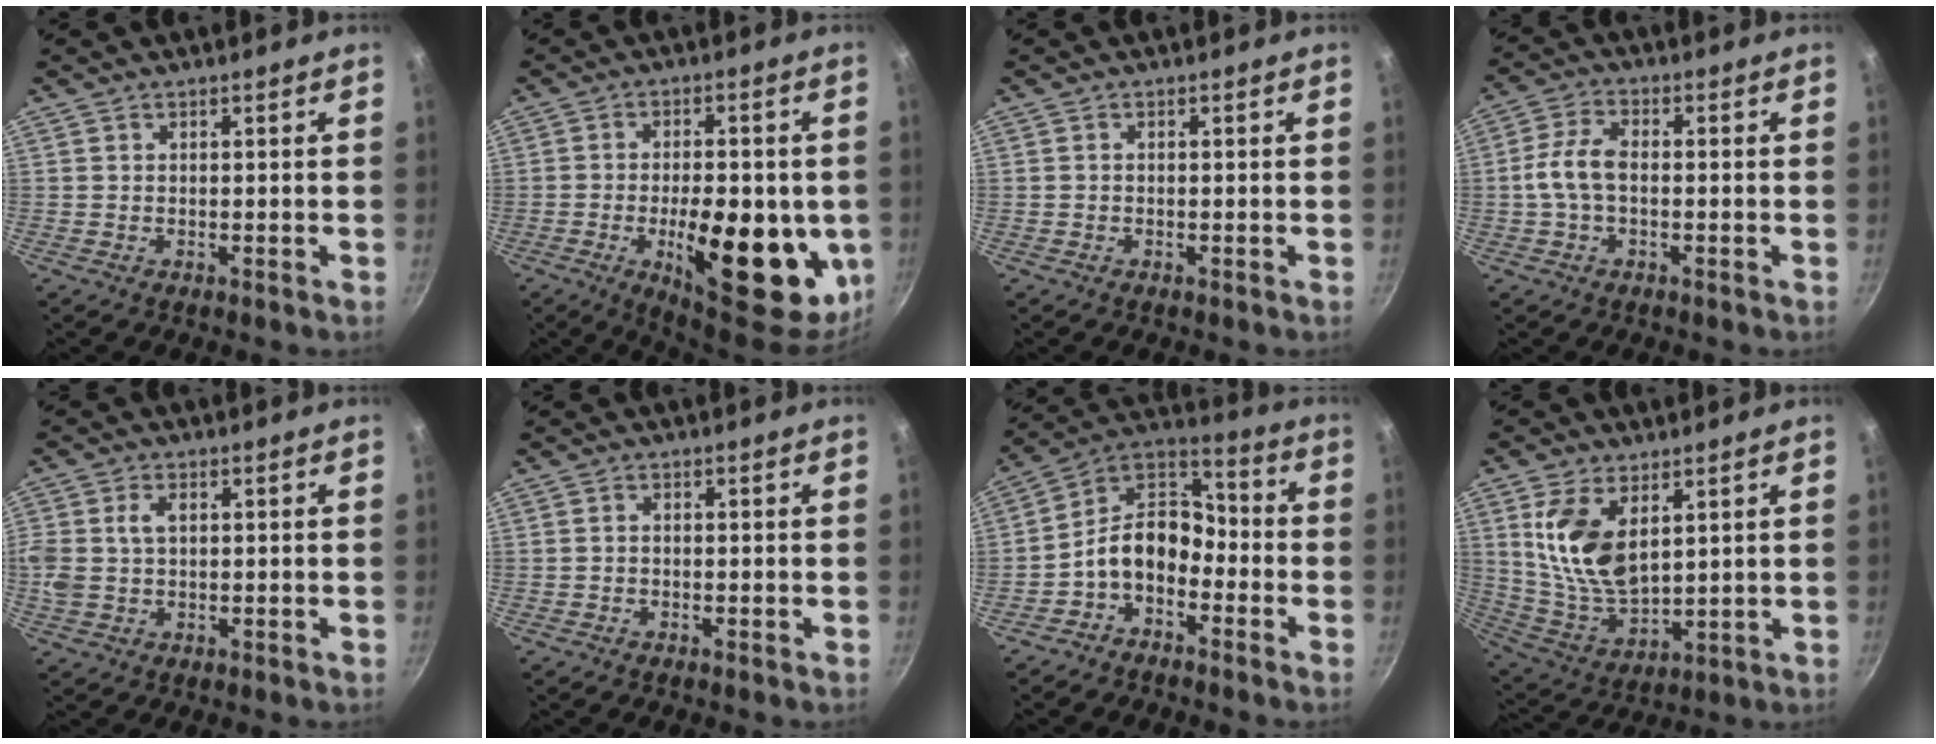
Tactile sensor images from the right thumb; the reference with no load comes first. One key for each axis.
{"total": 22.7, "fx": -4.9, "fy": 9.6, "fz": 19.9, "tx": -0.244, "ty": -0.007, "tz": -0.056}
{"total": 0.0}
{"total": 7.7, "fx": -0.6, "fy": 4.5, "fz": 6.2, "tx": -0.123, "ty": 0.030, "tz": -0.020}
{"total": 7.1, "fx": 1.0, "fy": 4.9, "fz": 5.1, "tx": -0.102, "ty": 0.011, "tz": 0.016}
{"total": 0.8, "fx": -0.4, "fy": 0.5, "fz": 0.5, "tx": -0.012, "ty": 0.005, "tz": -0.009}
{"total": 11.5, "fx": -4.5, "fy": 7.8, "fz": 7.1, "tx": -0.099, "ty": 0.072, "tz": -0.109}
{"total": 13.5, "fx": 4.4, "fy": 7.4, "fz": 10.3, "tx": -0.190, "ty": -0.036, "tz": 0.098}